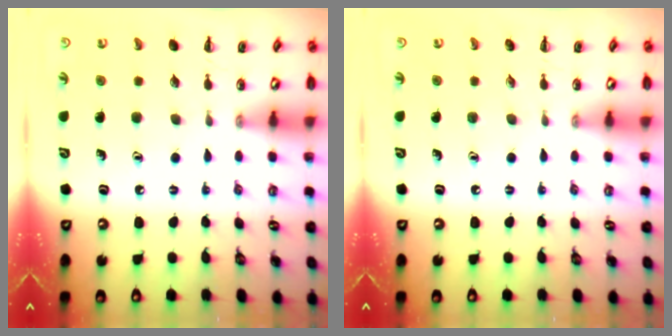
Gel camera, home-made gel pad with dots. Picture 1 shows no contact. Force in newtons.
{"total": 0.0}